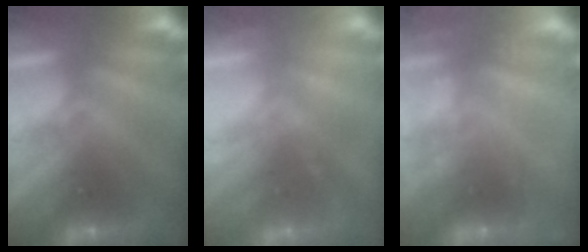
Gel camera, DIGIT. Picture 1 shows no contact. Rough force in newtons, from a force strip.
{"total": 2.3}
{"total": 2.3}